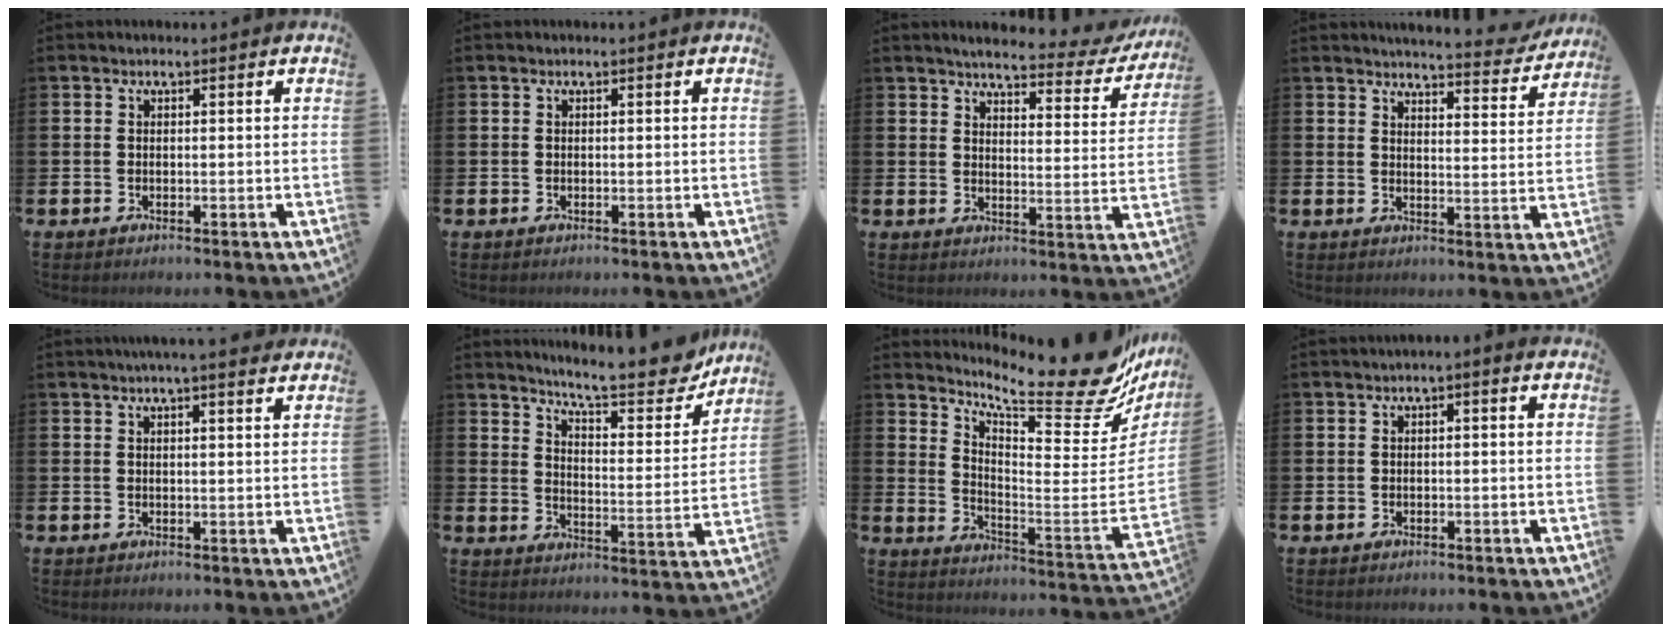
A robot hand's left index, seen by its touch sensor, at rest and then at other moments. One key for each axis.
{"total": 0.0}
{"total": 4.1, "fx": 3.7, "fy": 0.9, "fz": 1.6, "tx": -0.038, "ty": -0.027, "tz": 0.054}
{"total": 4.5, "fx": 4.4, "fy": 0.2, "fz": 0.8, "tx": -0.011, "ty": -0.036, "tz": 0.070}
{"total": 2.6, "fx": 2.4, "fy": -0.2, "fz": 1.1, "tx": -0.017, "ty": -0.009, "tz": 0.042}
{"total": 9.4, "fx": 8.7, "fy": 1.3, "fz": 3.4, "tx": -0.072, "ty": -0.065, "tz": 0.147}
{"total": 14.2, "fx": 11.4, "fy": 3.2, "fz": 7.8, "tx": -0.114, "ty": -0.104, "tz": 0.182}
{"total": 0.7, "fx": -0.3, "fy": 0.1, "fz": 0.6, "tx": -0.016, "ty": 0.002, "tz": -0.005}